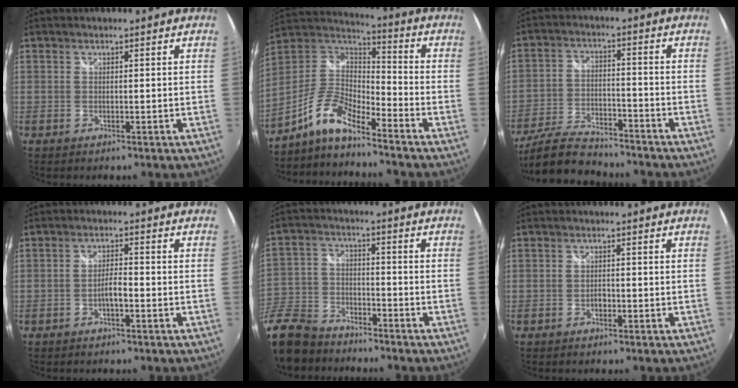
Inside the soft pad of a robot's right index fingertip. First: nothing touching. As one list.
[{"total": 10.6, "force": [-7.9, 2.9, 6.5], "torque": [-0.146, 0.014, -0.163]}, {"total": 13.5, "force": [-11.8, 3.8, 5.4], "torque": [-0.137, -0.016, -0.206]}, {"total": 2.6, "force": [-1.4, 0.6, 2.1], "torque": [-0.041, 0.005, -0.025]}, {"total": 16.0, "force": [-11.9, 8.5, 6.4], "torque": [-0.182, -0.006, -0.224]}, {"total": 1.2, "force": [-0.7, 0.8, 0.6], "torque": [-0.012, 0.000, -0.011]}]